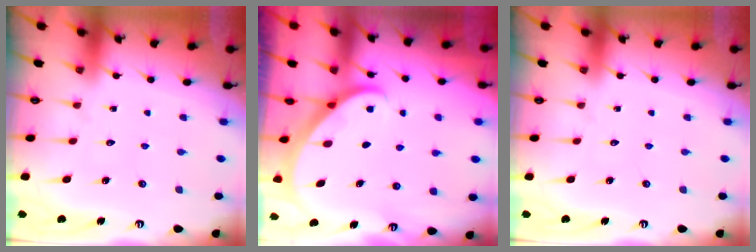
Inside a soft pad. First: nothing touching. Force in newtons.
{"total": 2.8, "press": 2.8, "slide": 0.2}
{"total": 0.0}